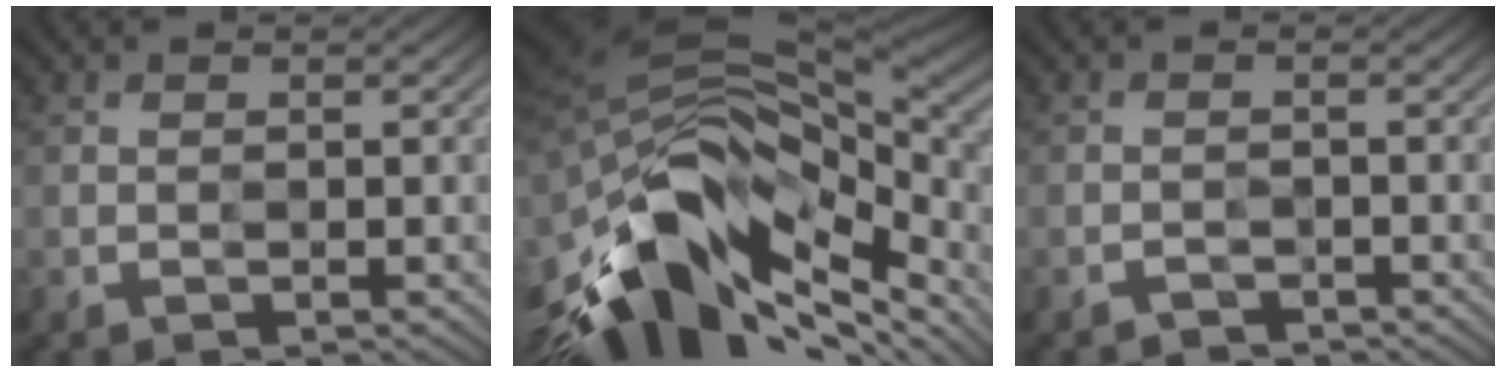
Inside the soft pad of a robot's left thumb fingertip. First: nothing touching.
{"total": 14.9, "force": [-7.2, 7.2, 10.9], "torque": [-0.236, -0.003, -0.133]}
{"total": 1.7, "force": [-1.3, -0.1, -1.2], "torque": [0.025, 0.005, -0.026]}